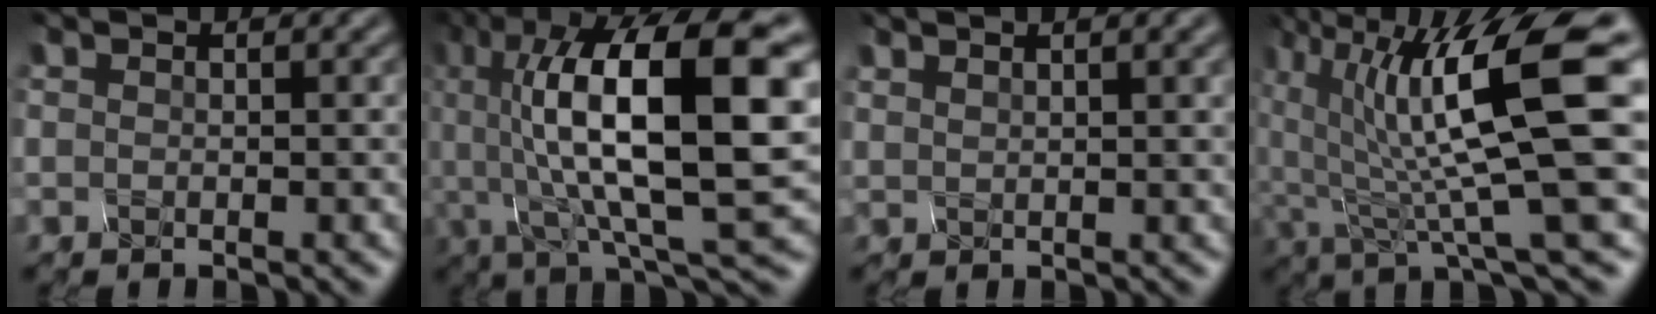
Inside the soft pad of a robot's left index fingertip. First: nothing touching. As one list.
[{"total": 14.4, "force": [1.0, 4.6, 13.6], "torque": [-0.238, 0.007, 0.021]}, {"total": 3.1, "force": [2.0, 1.0, 2.2], "torque": [-0.027, 0.016, 0.025]}, {"total": 11.8, "force": [1.7, 2.4, 11.4], "torque": [-0.214, -0.001, 0.047]}]